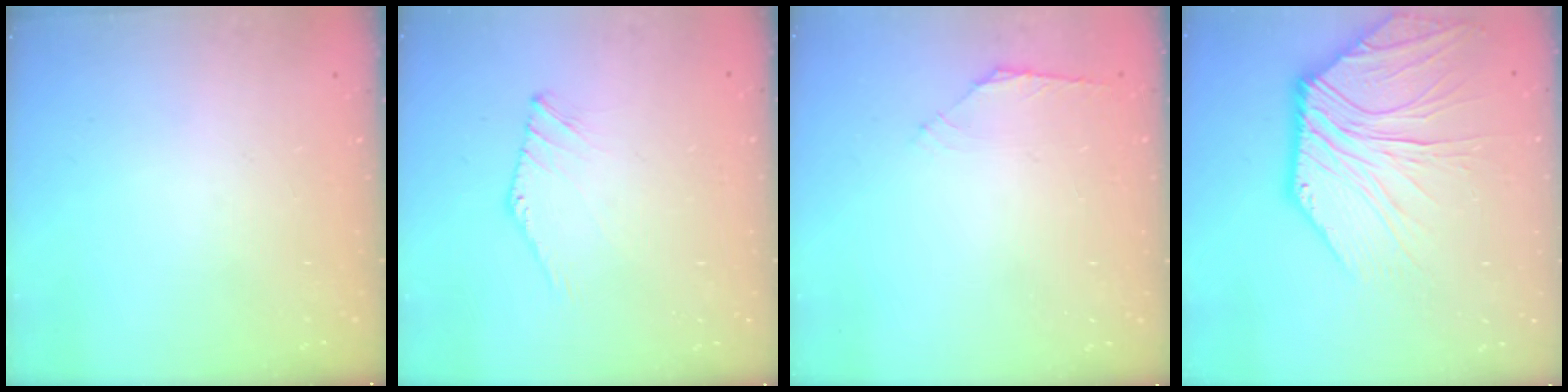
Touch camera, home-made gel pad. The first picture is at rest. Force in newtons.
{"total": 1.7, "press": 1.6, "slide": 0.4}
{"total": 2.4, "press": 2.3, "slide": 0.7}
{"total": 11.0, "press": 10.9, "slide": 1.5}